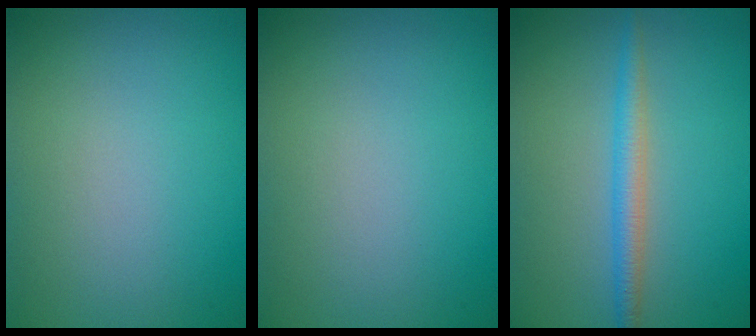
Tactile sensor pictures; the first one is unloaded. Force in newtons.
{"total": 0.0}
{"total": 2.5, "press": 2.5, "slide": 0.1}